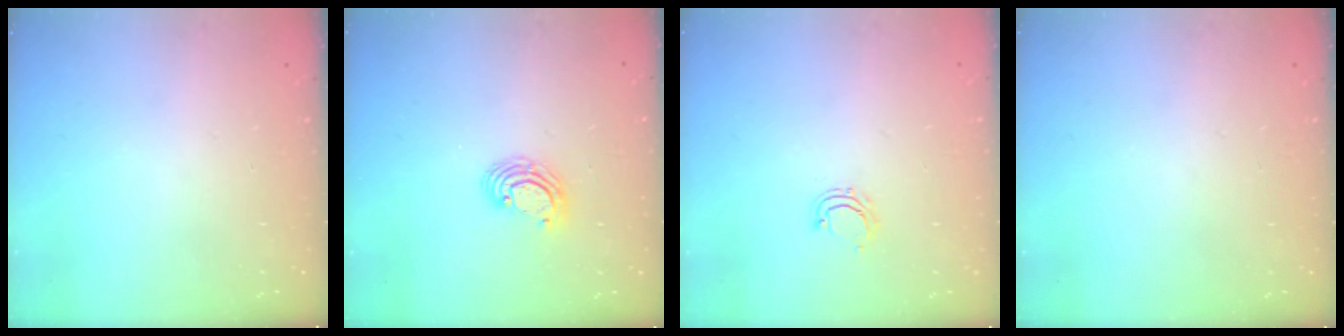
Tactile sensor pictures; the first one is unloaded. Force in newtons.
{"total": 4.5, "press": 4.5, "slide": 0.3}
{"total": 4.9, "press": 4.8, "slide": 0.9}
{"total": 0.0}